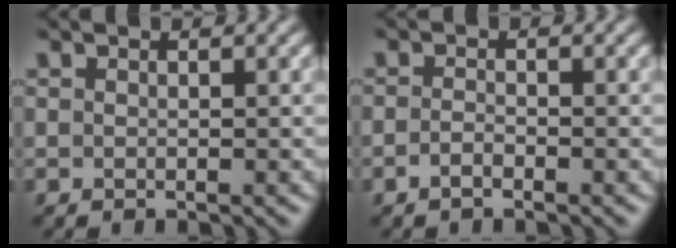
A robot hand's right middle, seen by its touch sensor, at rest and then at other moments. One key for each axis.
{"total": 1.1, "fx": -0.9, "fy": 0.2, "fz": 0.6, "tx": -0.016, "ty": 0.001, "tz": -0.019}